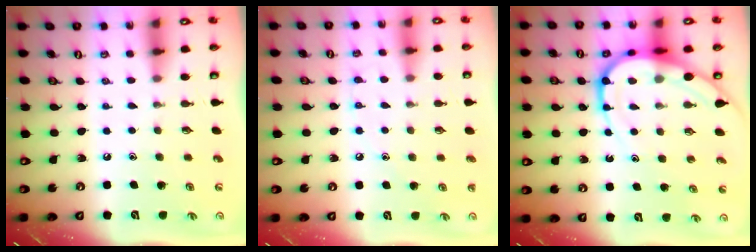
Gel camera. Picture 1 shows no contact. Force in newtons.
{"total": 5.1, "press": 5.1, "slide": 0.4}
{"total": 12.3, "press": 12.2, "slide": 1.2}